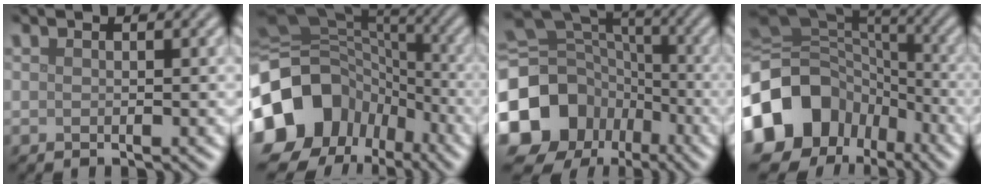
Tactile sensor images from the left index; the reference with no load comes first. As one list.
[{"total": 19.8, "force": [-6.5, 16.5, 8.8], "torque": [-0.207, -0.017, -0.127]}, {"total": 19.7, "force": [-7.9, 16.5, 7.4], "torque": [-0.182, -0.036, -0.154]}, {"total": 18.1, "force": [-6.8, 14.9, 7.8], "torque": [-0.198, -0.007, -0.138]}]